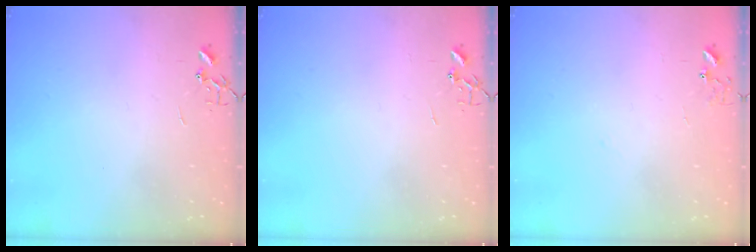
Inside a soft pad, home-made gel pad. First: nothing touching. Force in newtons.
{"total": 0.0}
{"total": 6.8, "press": 6.8, "slide": 0.6}